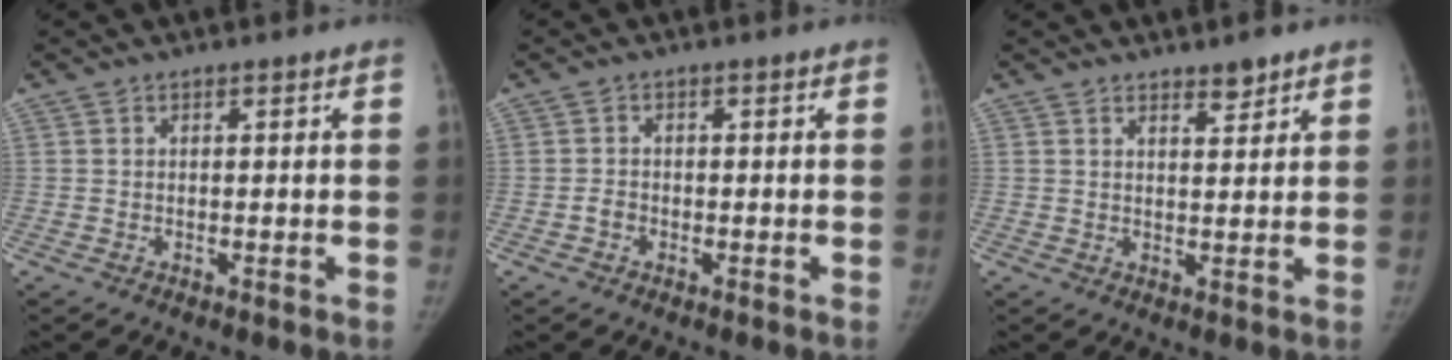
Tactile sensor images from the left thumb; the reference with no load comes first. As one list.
[{"total": 1.7, "force": [-0.8, 1.4, 0.7], "torque": [-0.007, 0.009, -0.016]}, {"total": 2.6, "force": [2.2, 0.8, 1.3], "torque": [-0.007, -0.019, 0.036]}]